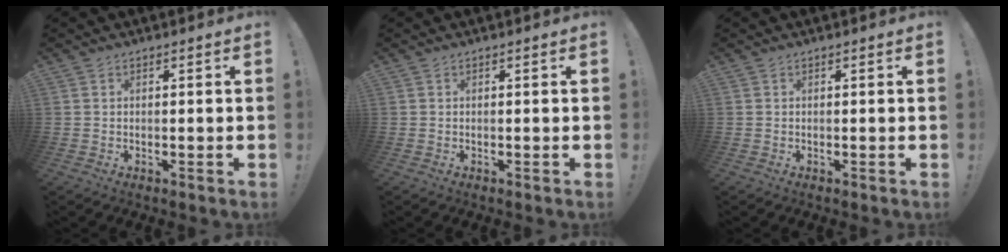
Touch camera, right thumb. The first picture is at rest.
{"total": 0.0}
{"total": 0.0}